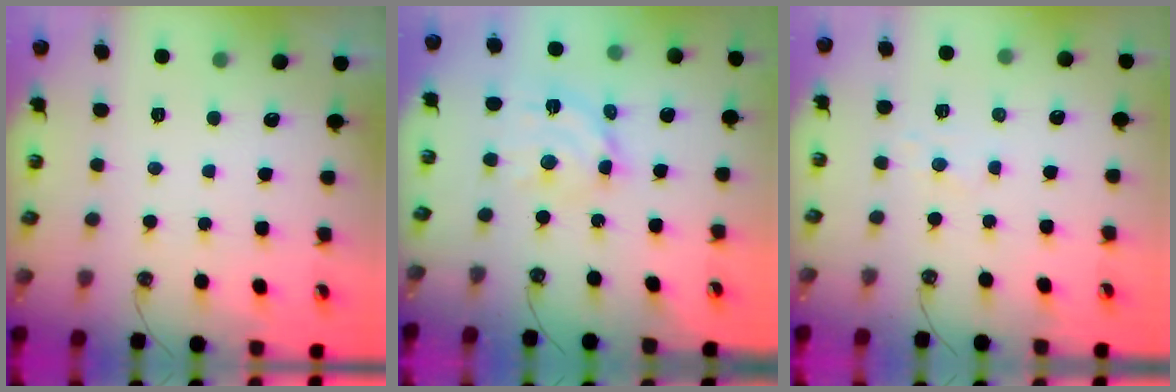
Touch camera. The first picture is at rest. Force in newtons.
{"total": 12.0, "press": 12.0, "slide": 1.0}
{"total": 5.0, "press": 4.9, "slide": 0.6}